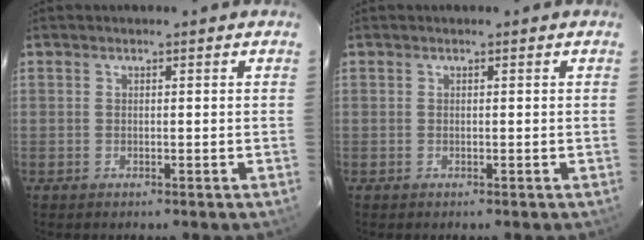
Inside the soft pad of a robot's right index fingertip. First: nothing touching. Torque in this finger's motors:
{"motor_torque": [0.13, 0.10, 0.04, 0.01]}